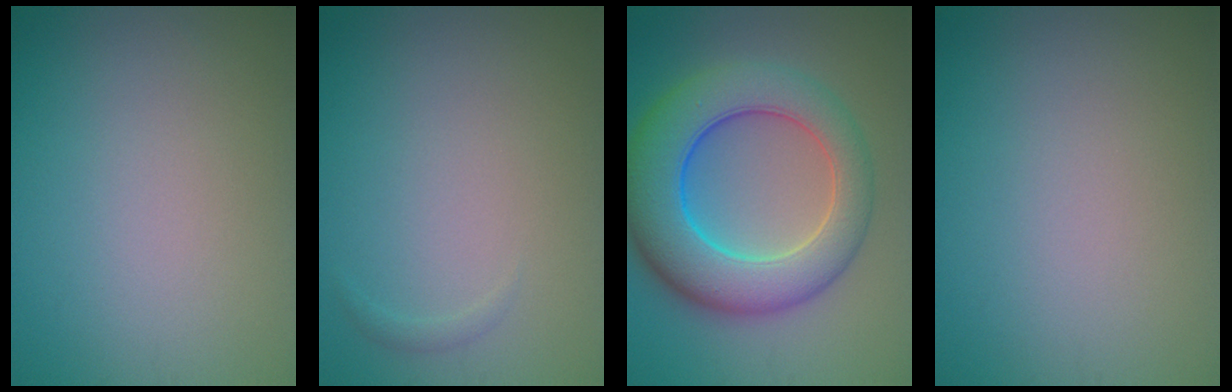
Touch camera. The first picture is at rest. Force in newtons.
{"total": 0.5, "press": 0.5, "slide": 0.0}
{"total": 10.5, "press": 10.5, "slide": 0.3}
{"total": 0.0}